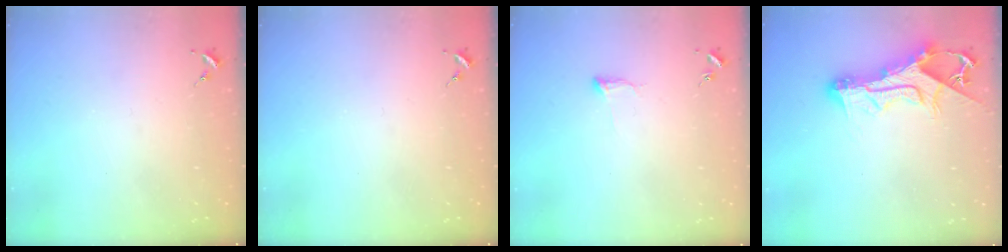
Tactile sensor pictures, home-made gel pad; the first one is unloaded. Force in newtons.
{"total": 0.0}
{"total": 4.7, "press": 4.7, "slide": 0.7}
{"total": 13.0, "press": 12.9, "slide": 1.2}